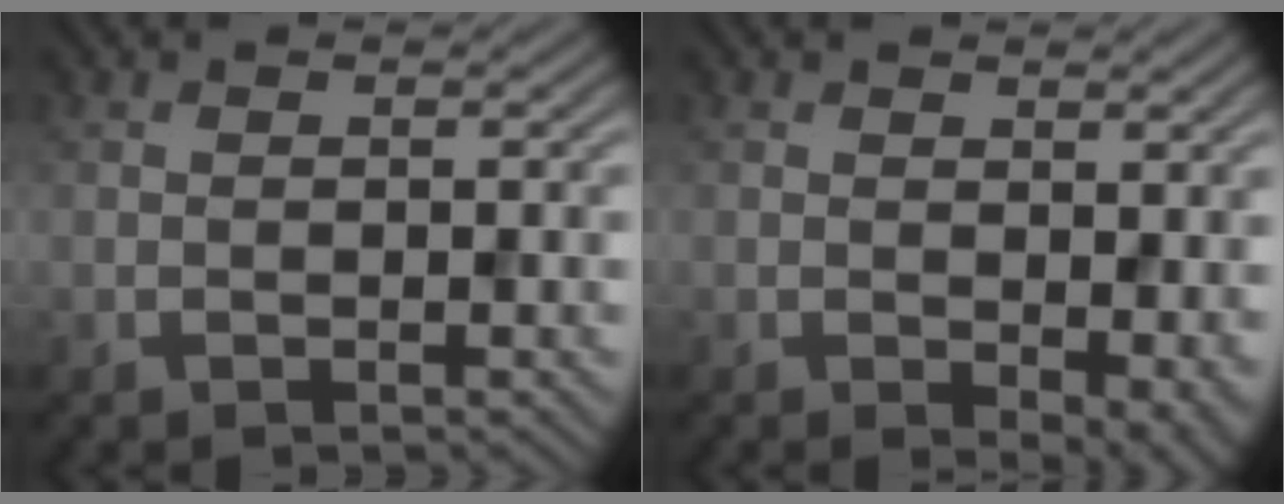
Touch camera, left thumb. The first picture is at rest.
{"total": 4.5, "force": [-0.4, 2.4, 3.7], "torque": [-0.054, -0.015, 0.004]}